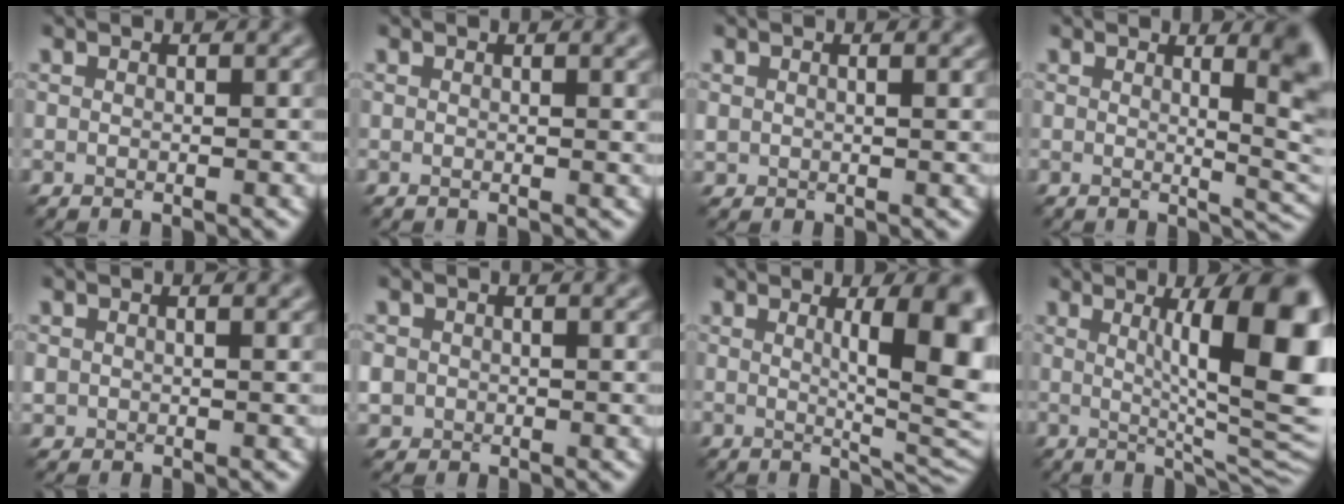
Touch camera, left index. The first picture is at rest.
{"total": 1.7, "force": [0.8, 0.5, 1.4], "torque": [-0.011, 0.001, 0.010]}
{"total": 1.2, "force": [0.7, 0.6, 0.8], "torque": [-0.017, -0.004, 0.014]}
{"total": 6.1, "force": [1.6, 1.9, 5.6], "torque": [-0.041, -0.008, 0.023]}
{"total": 1.4, "force": [0.6, 1.0, 0.8], "torque": [-0.018, -0.004, 0.013]}
{"total": 2.3, "force": [0.2, 2.1, 1.0], "torque": [-0.023, -0.005, 0.005]}
{"total": 10.0, "force": [2.1, 2.7, 9.5], "torque": [-0.109, -0.006, 0.037]}
{"total": 13.6, "force": [2.7, 3.3, 12.9], "torque": [-0.133, -0.005, 0.043]}